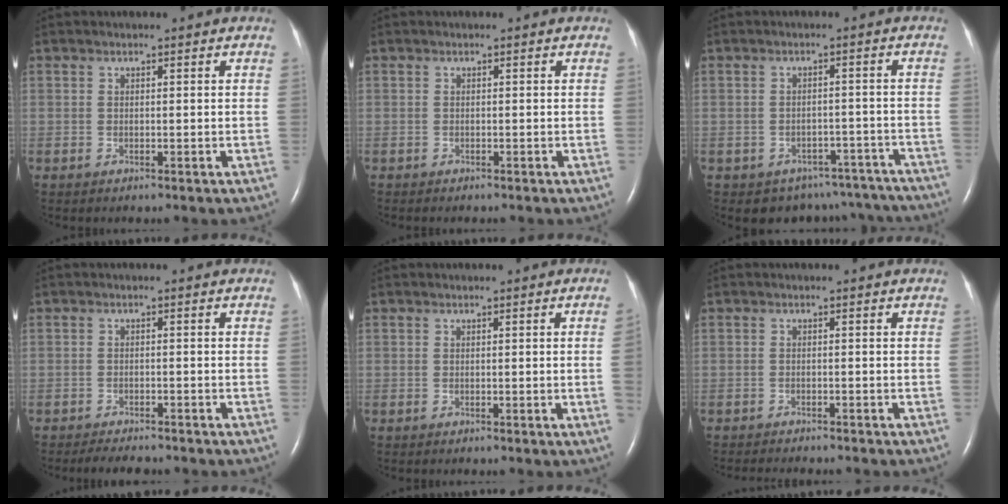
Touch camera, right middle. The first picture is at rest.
{"total": 0.6, "force": [-0.5, 0.2, 0.3], "torque": [-0.006, 0.000, -0.004]}
{"total": 11.2, "force": [-9.6, 5.6, 0.9], "torque": [-0.004, 0.033, -0.095]}
{"total": 3.8, "force": [-3.4, 0.9, 1.5], "torque": [-0.028, -0.007, -0.046]}
{"total": 1.6, "force": [-0.1, -0.7, 1.5], "torque": [-0.017, -0.001, -0.001]}
{"total": 4.9, "force": [-4.4, 0.6, 1.9], "torque": [-0.027, -0.009, -0.059]}